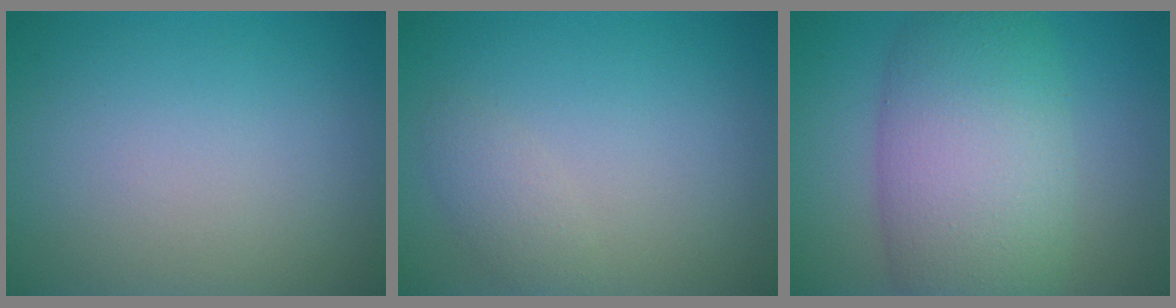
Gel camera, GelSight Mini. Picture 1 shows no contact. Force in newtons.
{"total": 1.5, "press": 1.5, "slide": 0.1}
{"total": 9.9, "press": 9.9, "slide": 0.5}